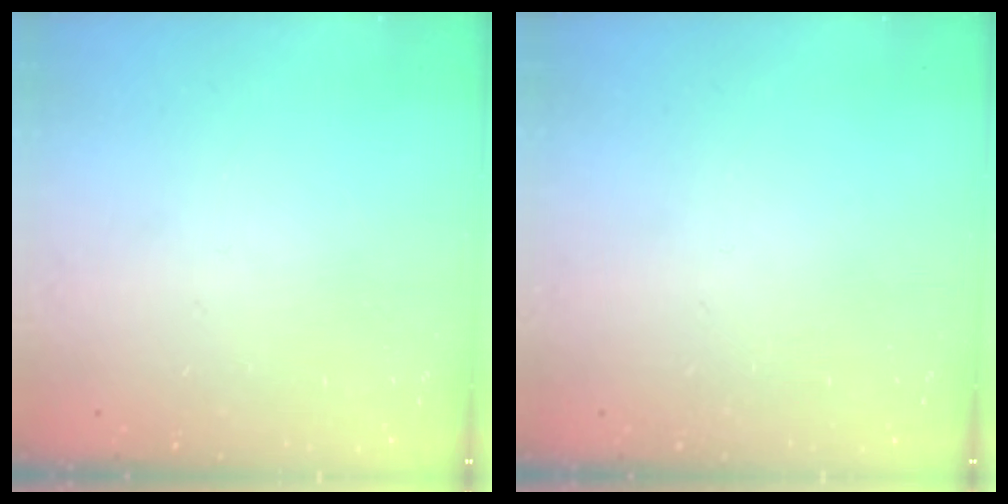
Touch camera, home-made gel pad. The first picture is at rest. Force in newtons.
{"total": 0.0}